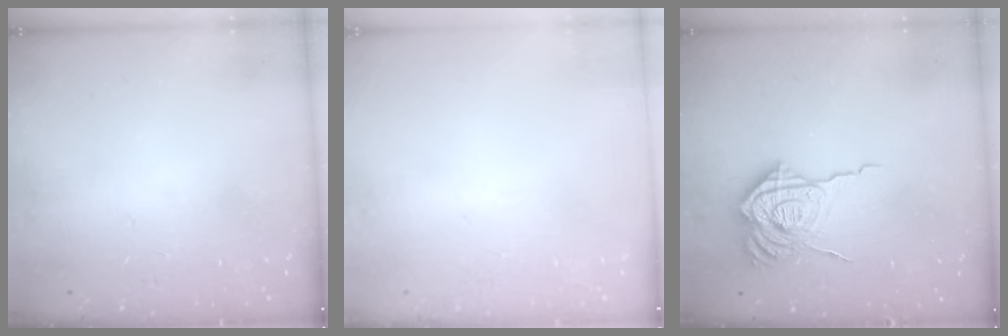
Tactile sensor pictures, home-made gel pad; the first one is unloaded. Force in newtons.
{"total": 2.7, "press": 2.6, "slide": 0.8}
{"total": 16.1, "press": 16.0, "slide": 1.7}